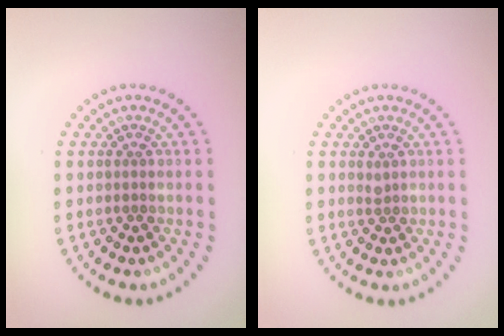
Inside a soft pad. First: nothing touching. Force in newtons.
{"total": 0.6, "press": 0.5, "slide": 0.4}